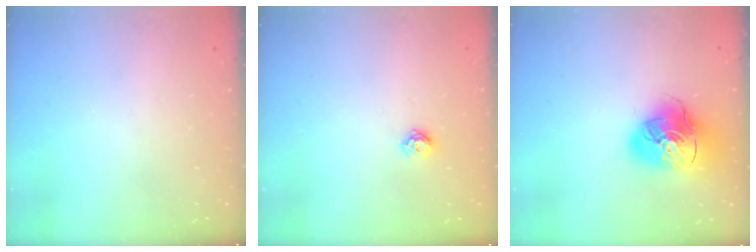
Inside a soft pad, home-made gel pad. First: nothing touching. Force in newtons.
{"total": 5.8, "press": 5.8, "slide": 0.7}
{"total": 17.4, "press": 17.2, "slide": 2.7}